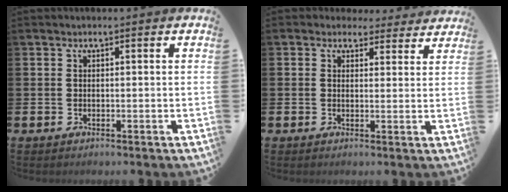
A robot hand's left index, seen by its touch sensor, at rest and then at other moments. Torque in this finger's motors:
{"motor_torque": [0.87, -0.89, 0.20, -0.04]}